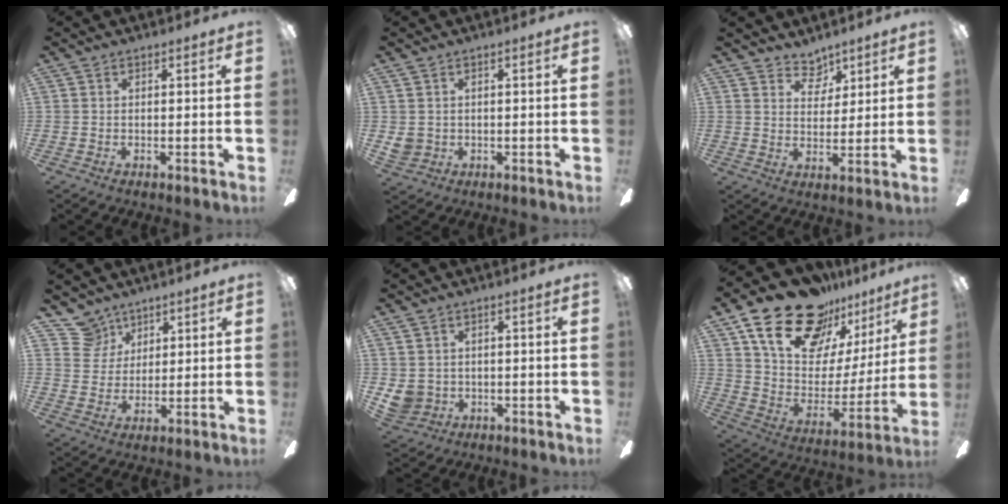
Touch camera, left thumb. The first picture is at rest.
{"total": 3.1, "force": [0.7, 2.9, 0.8], "torque": [-0.020, 0.007, 0.016]}
{"total": 5.8, "force": [4.6, 3.3, 1.3], "torque": [-0.009, -0.027, 0.081]}
{"total": 8.3, "force": [6.0, 5.8, 0.4], "torque": [-0.023, -0.031, 0.119]}
{"total": 4.6, "force": [0.5, 4.4, 1.2], "torque": [-0.037, 0.002, 0.008]}
{"total": 24.1, "force": [17.0, 12.7, 11.3], "torque": [-0.193, -0.105, 0.313]}